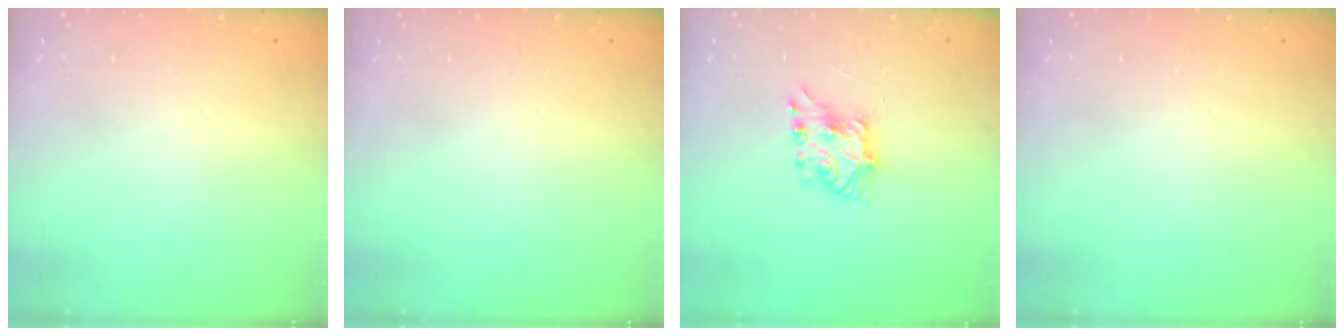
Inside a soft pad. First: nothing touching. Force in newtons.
{"total": 0.0}
{"total": 7.1, "press": 7.1, "slide": 0.5}
{"total": 0.0}